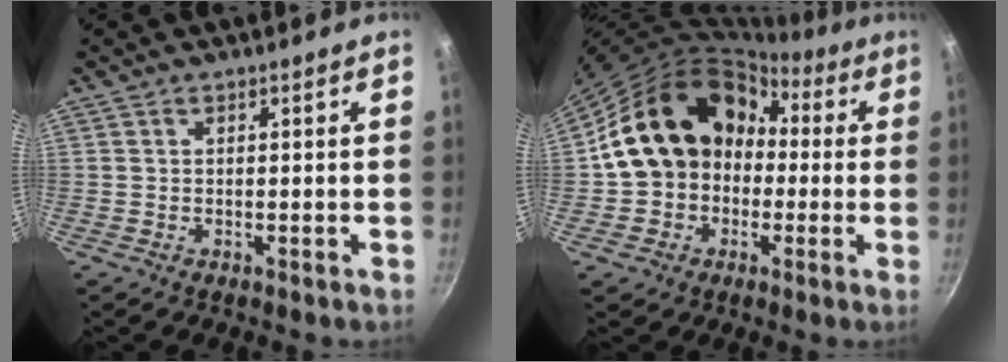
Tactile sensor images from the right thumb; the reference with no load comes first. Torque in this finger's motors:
{"motor_torque": [0.94, 4.07, 1.49, -0.81, 0.25]}